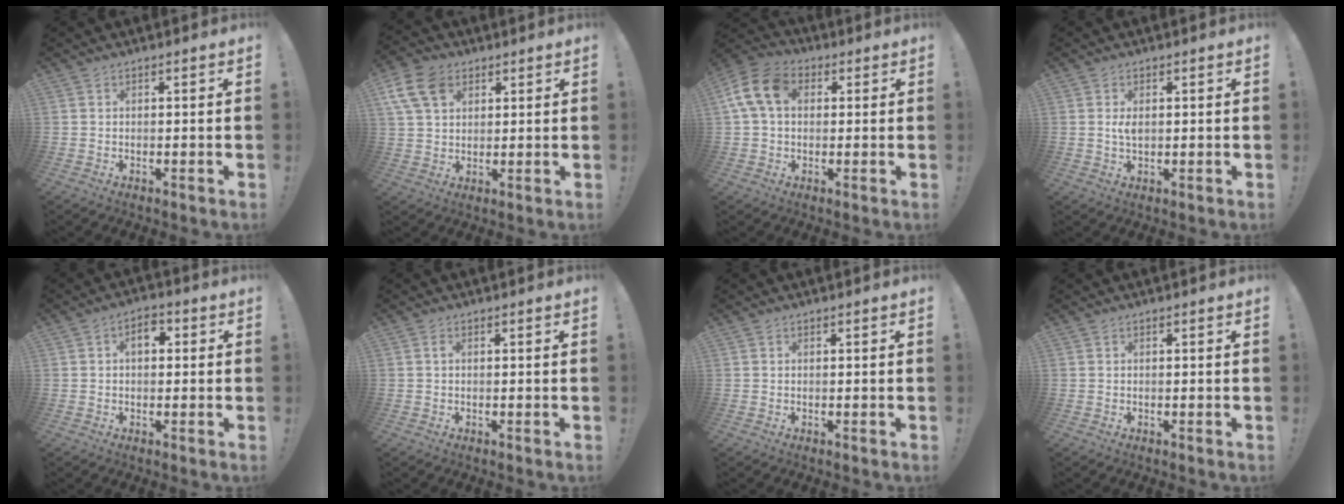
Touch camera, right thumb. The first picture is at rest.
{"total": 11.7, "force": [5.2, 8.2, 6.5], "torque": [-0.127, -0.014, 0.104]}
{"total": 12.6, "force": [2.9, 8.7, 8.6], "torque": [-0.166, 0.010, 0.057]}
{"total": 2.4, "force": [0.3, 1.1, 2.1], "torque": [-0.035, 0.000, 0.002]}
{"total": 5.2, "force": [1.0, 3.4, 3.9], "torque": [-0.049, 0.005, 0.012]}
{"total": 0.7, "force": [0.1, 0.2, 0.6], "torque": [-0.014, 0.002, 0.001]}
{"total": 0.0}
{"total": 0.0}